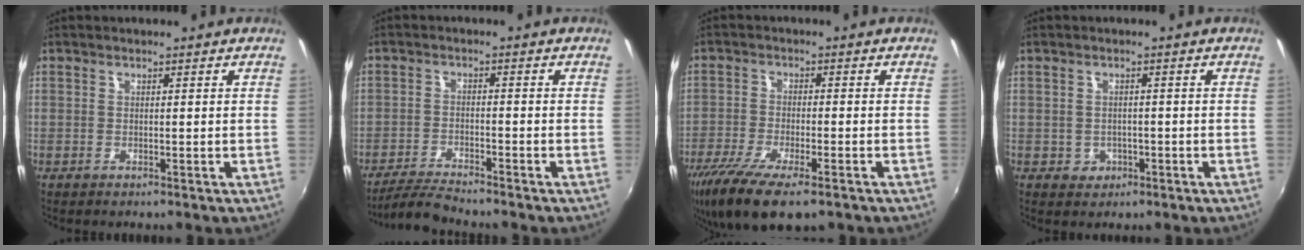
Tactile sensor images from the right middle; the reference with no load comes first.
{"total": 5.6, "force": [-5.3, -0.1, 1.8], "torque": [-0.056, -0.012, -0.101]}
{"total": 13.1, "force": [-8.8, 3.8, 8.8], "torque": [-0.191, -0.047, -0.156]}
{"total": 3.0, "force": [-0.9, 2.8, 0.7], "torque": [-0.019, 0.000, -0.008]}